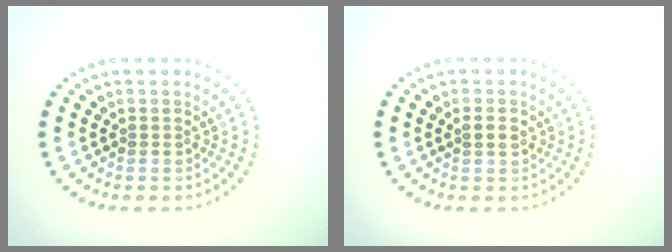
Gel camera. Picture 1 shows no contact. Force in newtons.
{"total": 1.3, "press": 1.3, "slide": 0.1}